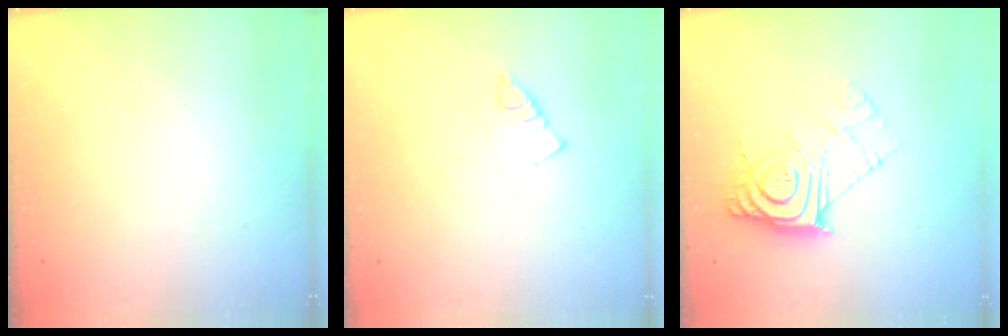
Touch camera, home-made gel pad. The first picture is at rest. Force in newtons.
{"total": 2.5, "press": 2.5, "slide": 0.3}
{"total": 12.3, "press": 12.3, "slide": 1.1}